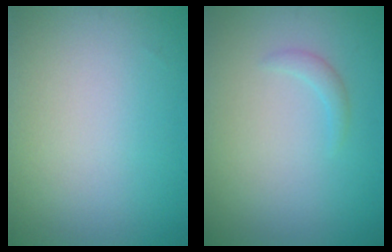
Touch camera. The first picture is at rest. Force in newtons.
{"total": 0.9, "press": 0.9, "slide": 0.1}